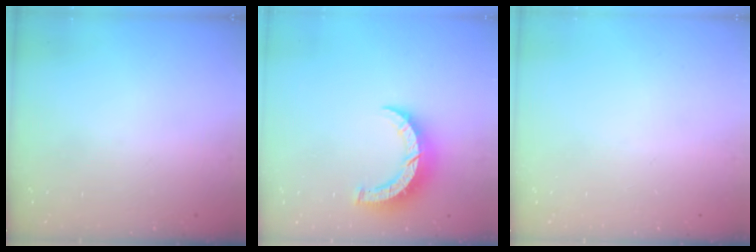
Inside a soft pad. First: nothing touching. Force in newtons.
{"total": 8.0, "press": 8.0, "slide": 0.4}
{"total": 0.0}